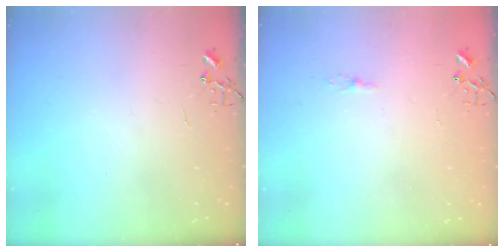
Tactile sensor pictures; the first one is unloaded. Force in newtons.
{"total": 3.4, "press": 3.4, "slide": 0.4}